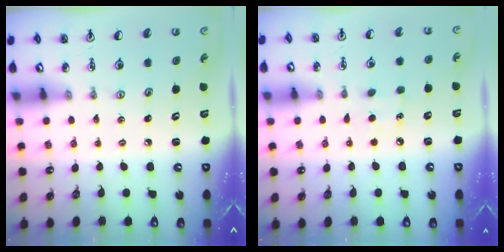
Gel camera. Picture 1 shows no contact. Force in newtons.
{"total": 4.8, "press": 4.7, "slide": 0.5}